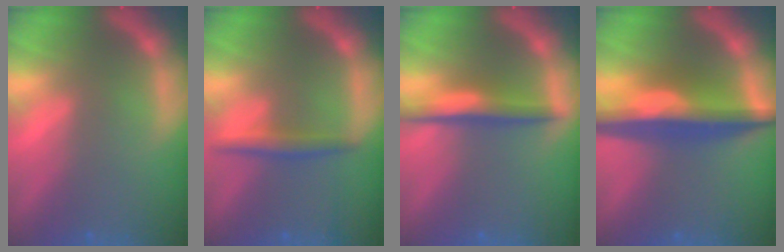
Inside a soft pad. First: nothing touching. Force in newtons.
{"total": 2.4}
{"total": 4.0}
{"total": 8.5}